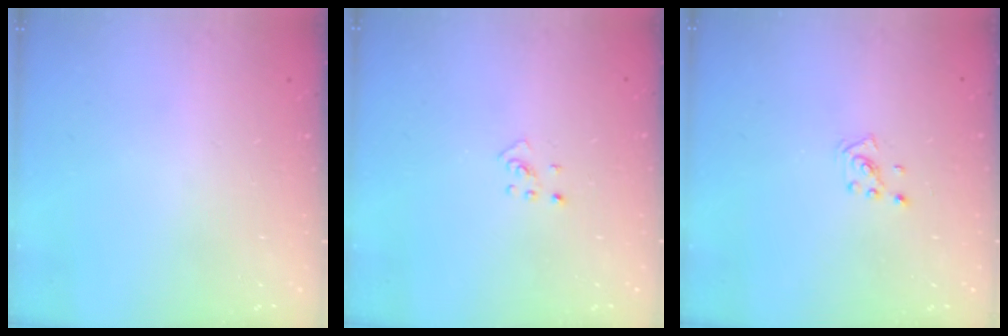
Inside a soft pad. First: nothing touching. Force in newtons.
{"total": 2.7, "press": 2.6, "slide": 0.6}
{"total": 2.0, "press": 2.0, "slide": 0.6}